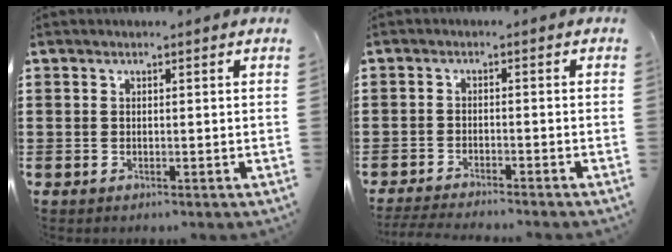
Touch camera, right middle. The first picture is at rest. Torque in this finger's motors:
{"motor_torque": [0.49, -0.31, 0.24, 0.04]}